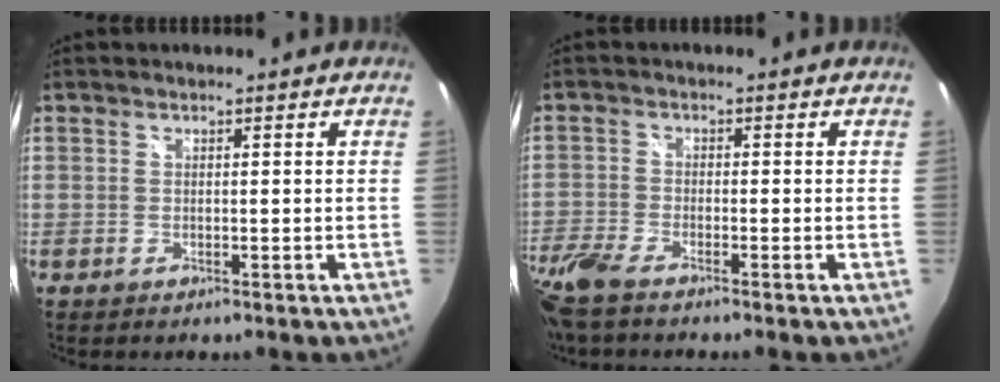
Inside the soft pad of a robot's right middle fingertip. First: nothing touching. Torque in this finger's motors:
{"motor_torque": [1.07, -1.07, 0.40, 0.21]}